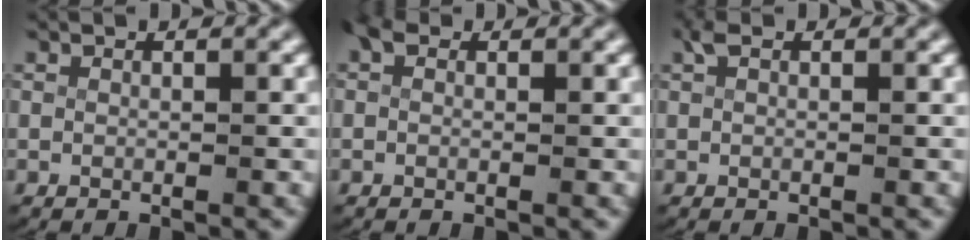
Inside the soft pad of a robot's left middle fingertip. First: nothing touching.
{"total": 0.5, "force": [0.3, 0.3, 0.3], "torque": [-0.011, -0.003, 0.005]}
{"total": 0.6, "force": [0.4, 0.0, 0.5], "torque": [-0.020, 0.001, 0.012]}